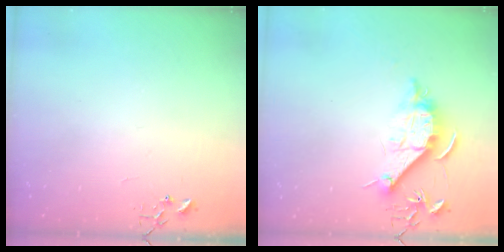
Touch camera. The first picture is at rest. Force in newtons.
{"total": 12.0, "press": 12.0, "slide": 0.6}